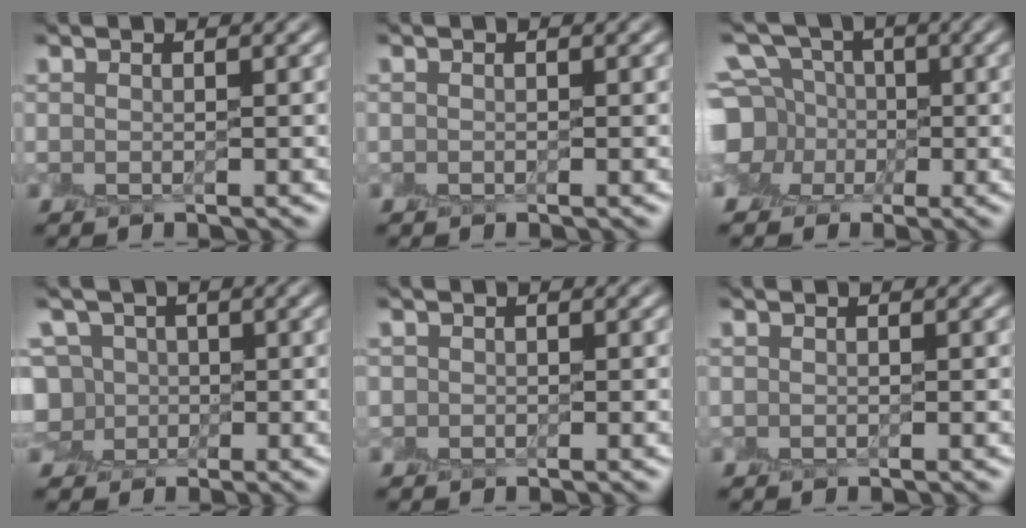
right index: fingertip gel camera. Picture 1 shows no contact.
{"total": 0.0}
{"total": 8.3, "force": [-0.1, 7.1, 4.2], "torque": [-0.077, 0.008, -0.034]}
{"total": 5.6, "force": [-0.5, 5.0, 2.6], "torque": [-0.044, 0.027, -0.041]}
{"total": 0.8, "force": [-0.1, 0.7, 0.1], "torque": [0.005, -0.004, -0.007]}
{"total": 0.0}